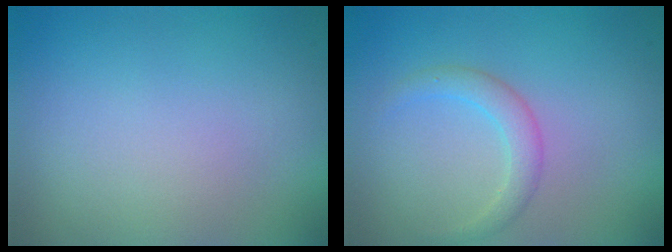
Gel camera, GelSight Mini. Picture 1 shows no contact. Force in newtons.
{"total": 2.0, "press": 2.0, "slide": 0.2}